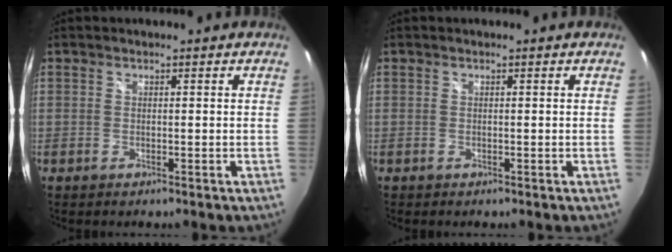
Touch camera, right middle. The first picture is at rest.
{"total": 0.0}